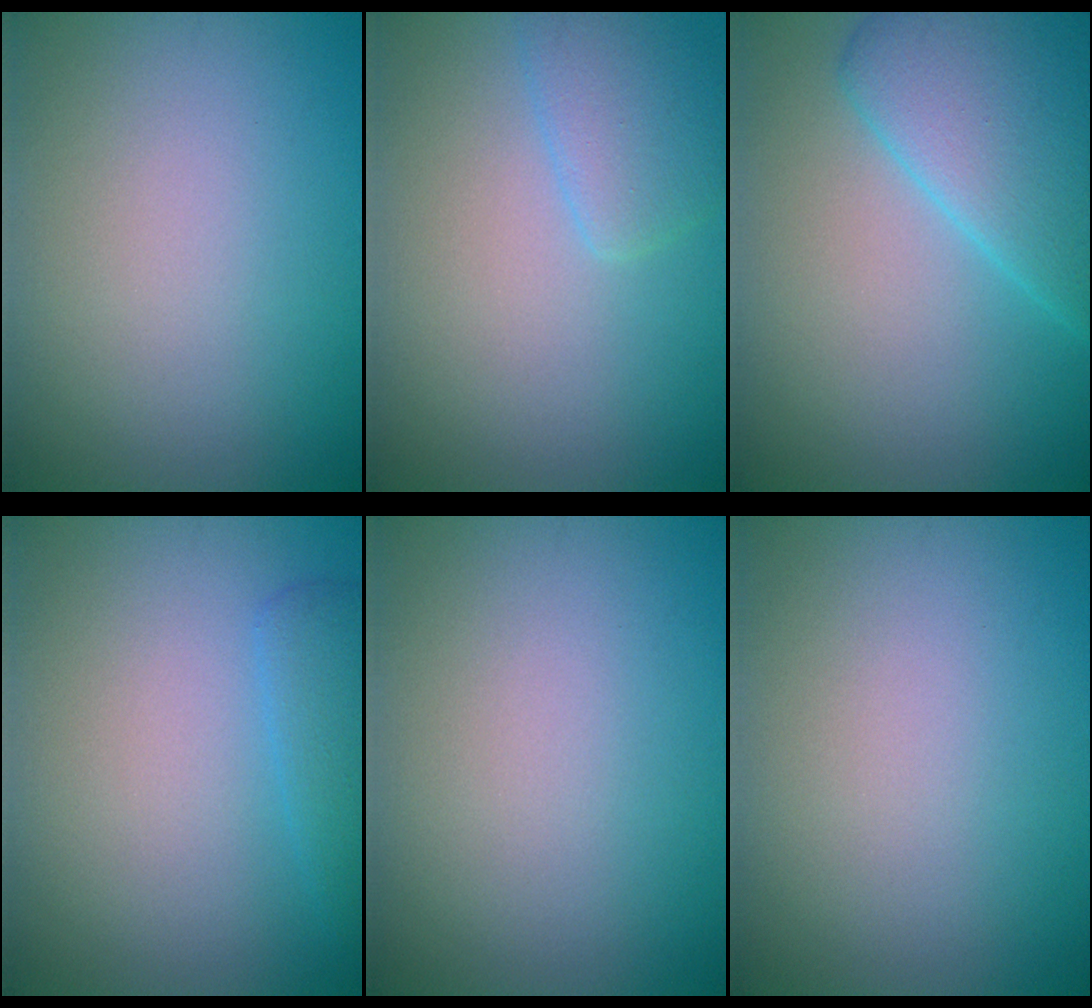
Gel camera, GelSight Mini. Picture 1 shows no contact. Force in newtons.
{"total": 2.6, "press": 2.6, "slide": 0.2}
{"total": 6.9, "press": 6.9, "slide": 0.2}
{"total": 2.2, "press": 2.2, "slide": 0.0}
{"total": 0.0}
{"total": 0.0}